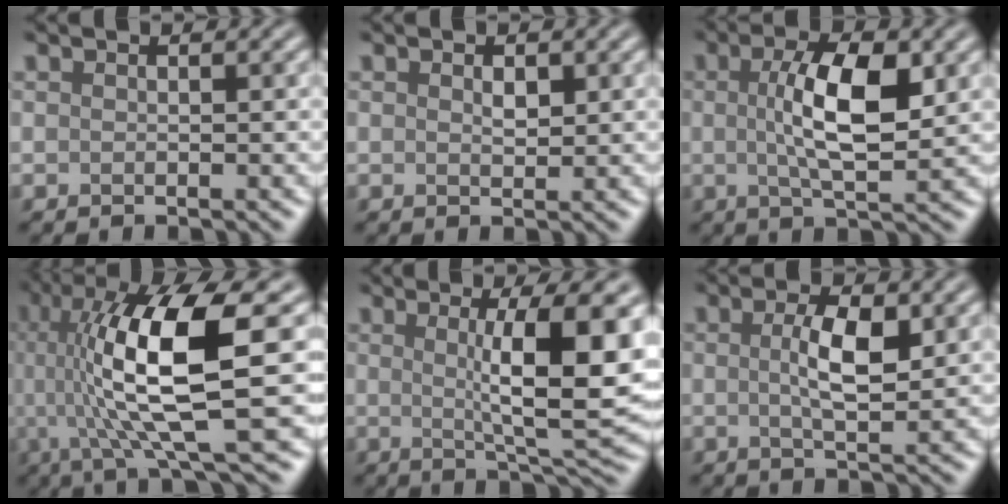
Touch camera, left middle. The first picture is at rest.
{"total": 1.1, "force": [0.4, 0.6, 0.8], "torque": [-0.014, -0.002, 0.008]}
{"total": 6.3, "force": [0.8, 2.0, 5.9], "torque": [-0.108, 0.004, 0.014]}
{"total": 11.9, "force": [1.1, 2.7, 11.6], "torque": [-0.188, 0.005, 0.025]}
{"total": 9.4, "force": [1.4, 1.9, 9.1], "torque": [-0.121, -0.006, 0.024]}
{"total": 3.9, "force": [0.6, 1.1, 3.7], "torque": [-0.072, 0.000, 0.009]}